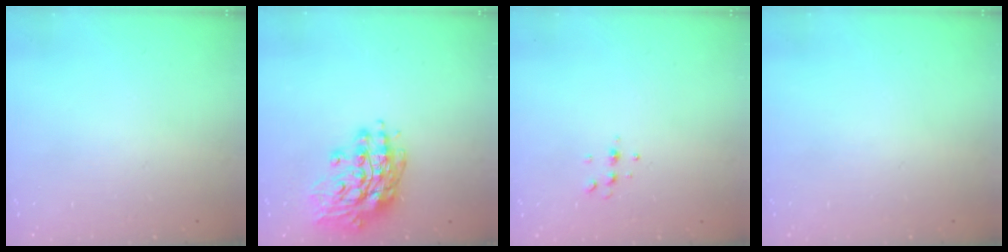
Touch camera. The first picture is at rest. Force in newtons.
{"total": 15.6, "press": 15.3, "slide": 3.5}
{"total": 4.7, "press": 4.6, "slide": 0.6}
{"total": 0.0}